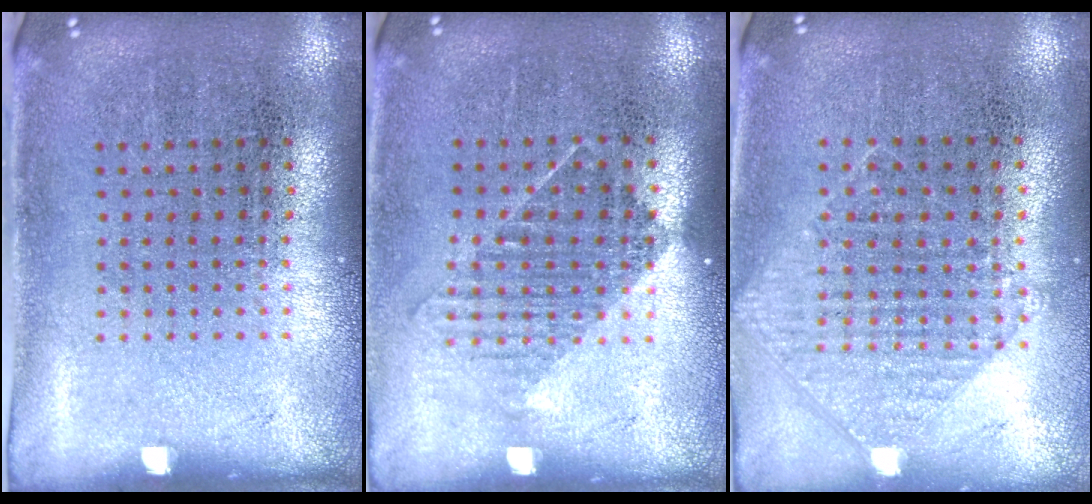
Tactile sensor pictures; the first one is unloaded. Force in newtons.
{"total": 1.2, "press": 1.0, "slide": 0.7}
{"total": 0.9, "press": 0.8, "slide": 0.3}